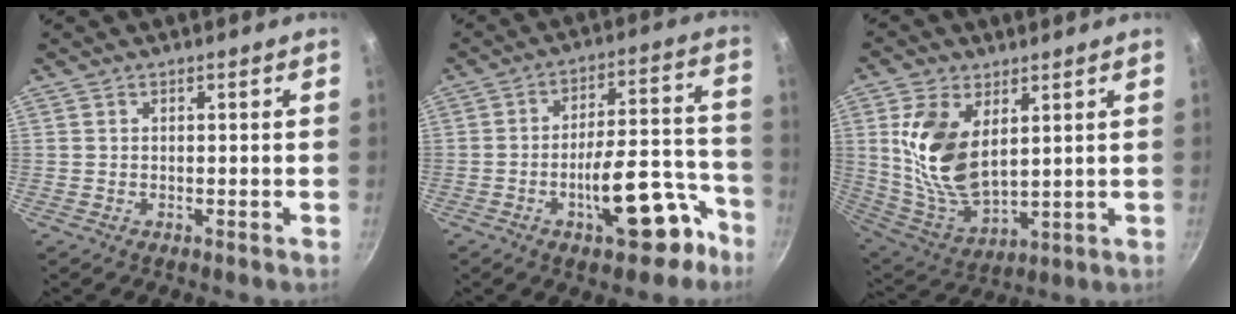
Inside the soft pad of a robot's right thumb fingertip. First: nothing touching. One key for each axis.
{"total": 15.6, "fx": -7.8, "fy": 6.4, "fz": 11.9, "tx": -0.127, "ty": 0.075, "tz": -0.107}
{"total": 14.9, "fx": 4.0, "fy": 8.5, "fz": 11.6, "tx": -0.220, "ty": -0.034, "tz": 0.091}